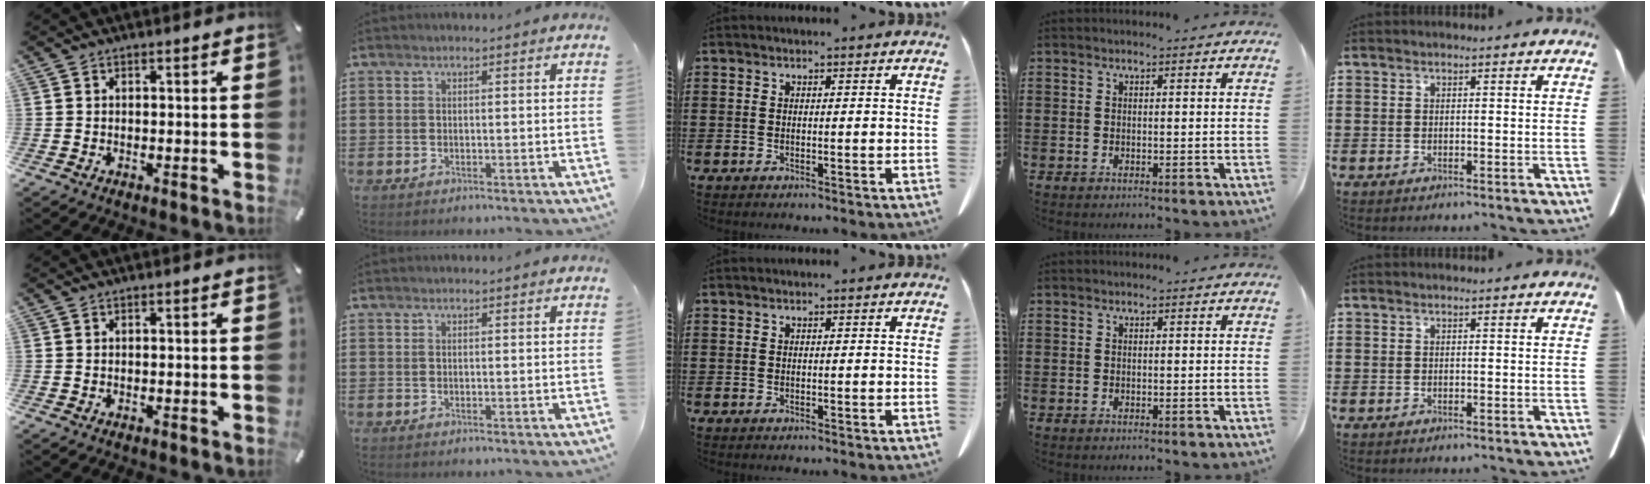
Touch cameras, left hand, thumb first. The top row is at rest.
{}